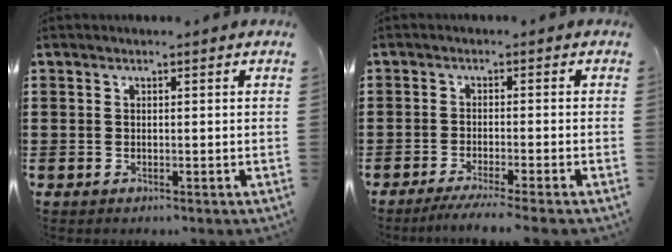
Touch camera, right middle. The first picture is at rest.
{"total": 2.8, "force": [-2.4, -0.5, 1.5], "torque": [-0.032, -0.008, -0.047]}